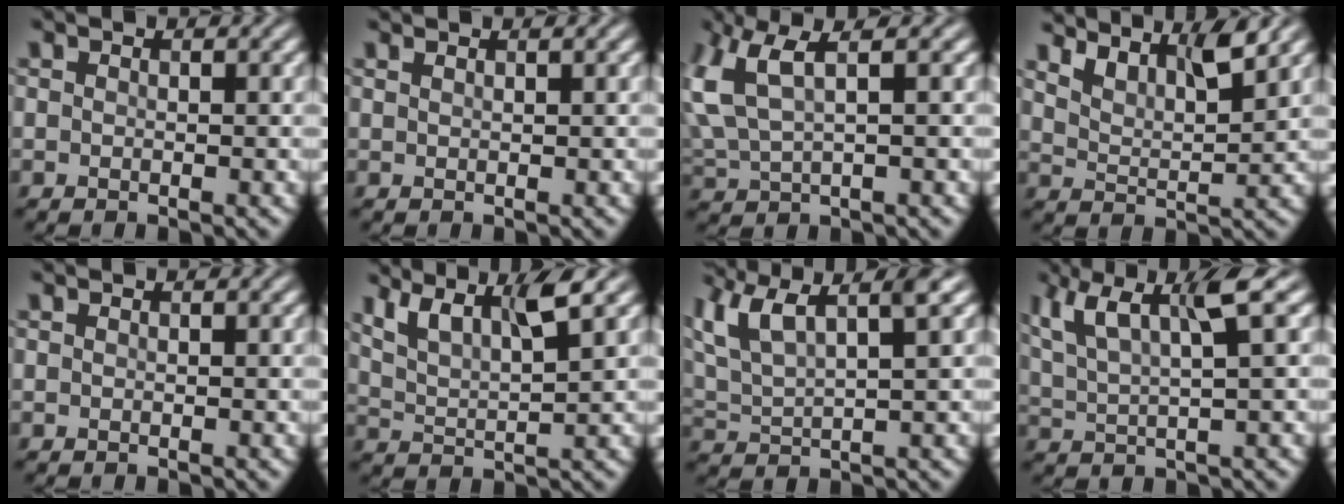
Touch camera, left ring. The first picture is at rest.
{"total": 1.0, "force": [0.8, 0.2, 0.5], "torque": [-0.007, -0.003, 0.007]}
{"total": 5.9, "force": [2.3, 2.1, 5.0], "torque": [-0.130, 0.010, 0.049]}
{"total": 4.3, "force": [3.5, 1.1, 2.2], "torque": [-0.044, 0.000, 0.061]}
{"total": 0.0}
{"total": 5.3, "force": [3.6, 1.3, 3.7], "torque": [-0.069, 0.010, 0.068]}
{"total": 9.6, "force": [5.9, 2.8, 7.0], "torque": [-0.136, 0.030, 0.097]}
{"total": 6.5, "force": [3.1, 1.3, 5.6], "torque": [-0.101, 0.011, 0.062]}